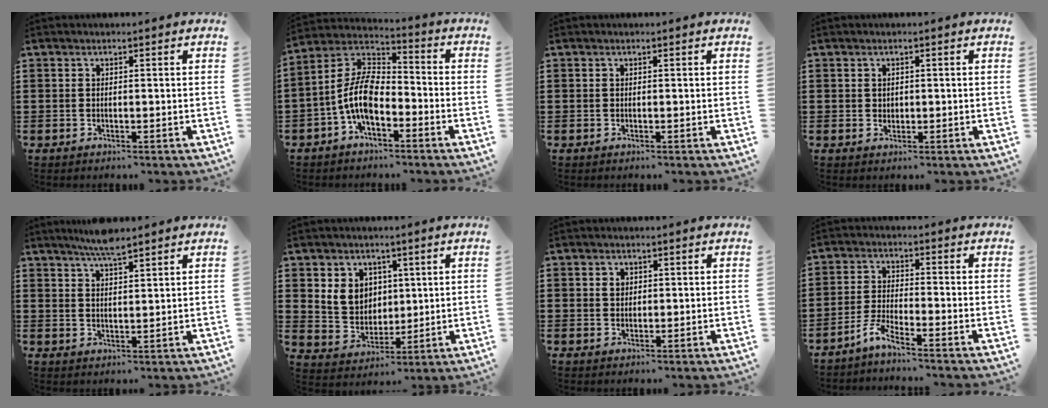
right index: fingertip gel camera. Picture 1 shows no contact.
{"total": 9.3, "force": [-3.4, 4.5, 7.4], "torque": [-0.187, -0.008, -0.075]}
{"total": 0.0}
{"total": 0.9, "force": [0.4, 0.8, 0.1], "torque": [-0.003, 0.004, 0.008]}
{"total": 4.0, "force": [3.4, 0.3, 2.1], "torque": [-0.049, -0.003, 0.061]}
{"total": 6.2, "force": [2.1, 5.5, 1.9], "torque": [-0.054, 0.014, 0.039]}
{"total": 1.4, "force": [0.6, 1.1, 0.6], "torque": [-0.014, 0.006, 0.011]}
{"total": 3.6, "force": [-3.2, 0.0, 1.7], "torque": [-0.054, -0.005, -0.069]}